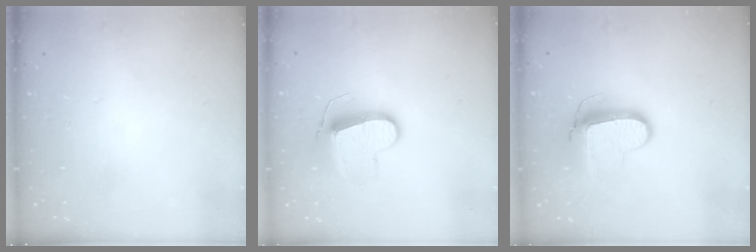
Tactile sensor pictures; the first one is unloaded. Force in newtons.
{"total": 10.6, "press": 10.6, "slide": 0.9}
{"total": 9.6, "press": 9.6, "slide": 0.9}